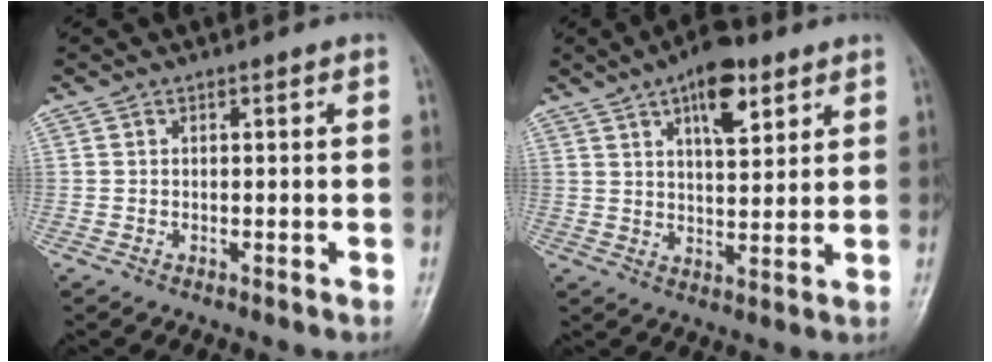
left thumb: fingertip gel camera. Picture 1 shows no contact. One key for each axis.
{"total": 10.2, "fx": 5.4, "fy": 4.4, "fz": 7.4, "tx": -0.093, "ty": -0.024, "tz": 0.082}